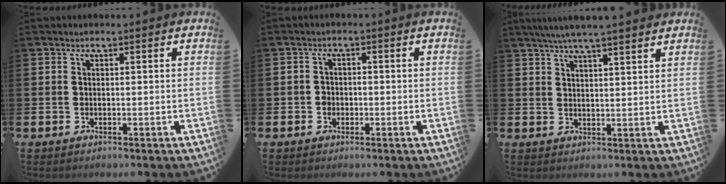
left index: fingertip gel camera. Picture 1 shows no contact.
{"total": 1.4, "force": [-0.5, 1.3, 0.4], "torque": [0.001, 0.000, -0.015]}
{"total": 5.3, "force": [4.9, -0.1, 2.0], "torque": [-0.051, -0.011, 0.089]}